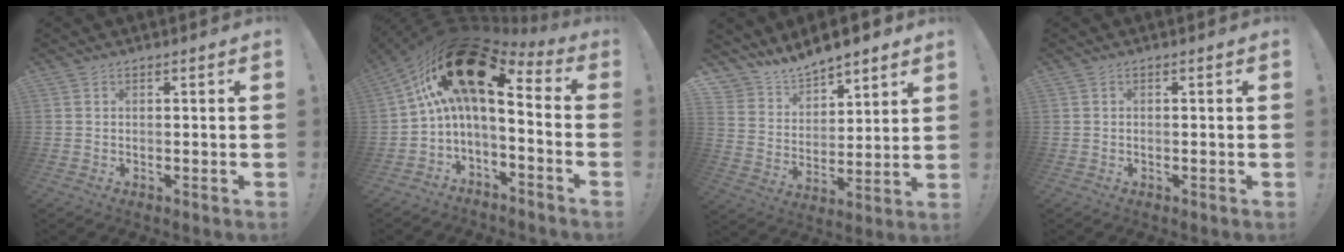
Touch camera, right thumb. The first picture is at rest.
{"total": 19.6, "force": [6.7, 7.3, 16.9], "torque": [-0.293, -0.032, 0.121]}
{"total": 9.1, "force": [8.7, 2.7, 0.3], "torque": [-0.037, -0.082, 0.163]}
{"total": 0.0}